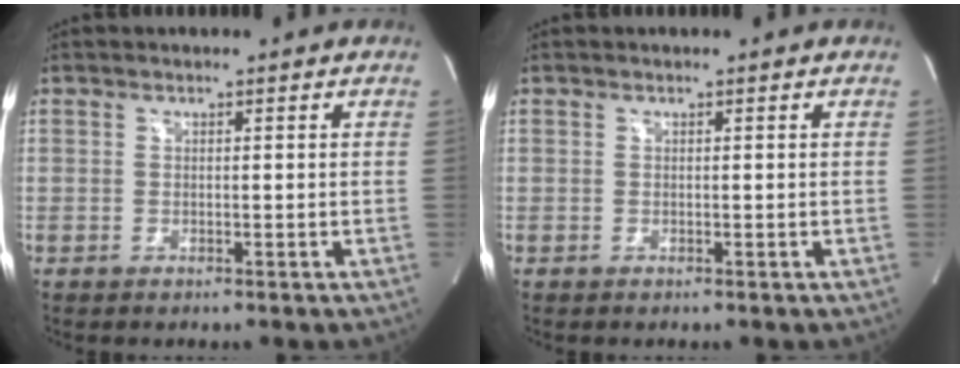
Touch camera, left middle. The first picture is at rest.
{"total": 0.0}